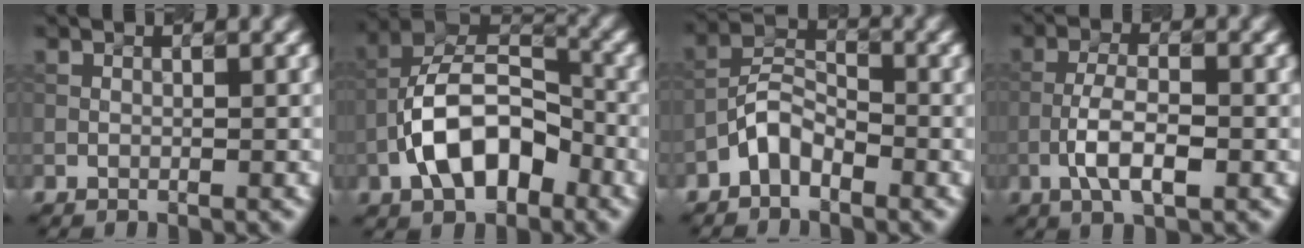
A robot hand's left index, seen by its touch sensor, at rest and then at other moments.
{"total": 8.7, "force": [-3.5, 4.7, 6.4], "torque": [-0.112, 0.017, -0.068]}
{"total": 3.2, "force": [-2.1, 1.7, 1.7], "torque": [-0.029, 0.016, -0.049]}
{"total": 4.1, "force": [-1.6, 1.4, 3.6], "torque": [-0.070, 0.002, -0.033]}